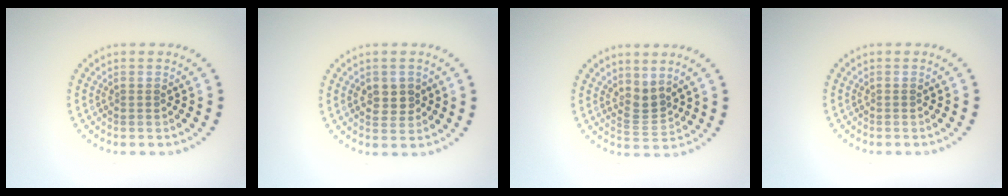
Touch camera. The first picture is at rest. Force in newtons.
{"total": 2.4, "press": 2.3, "slide": 0.5}
{"total": 2.2, "press": 1.5, "slide": 1.6}
{"total": 0.0}